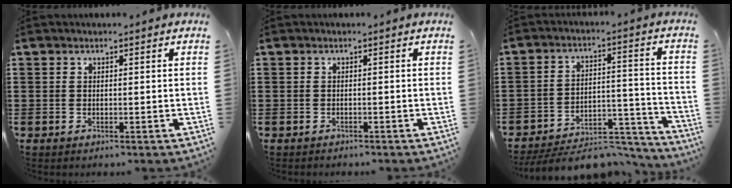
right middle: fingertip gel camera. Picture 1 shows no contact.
{"total": 0.7, "force": [-0.7, 0.3, -0.1], "torque": [0.001, 0.001, -0.015]}
{"total": 7.1, "force": [-6.6, 1.4, 2.2], "torque": [-0.034, 0.015, -0.126]}